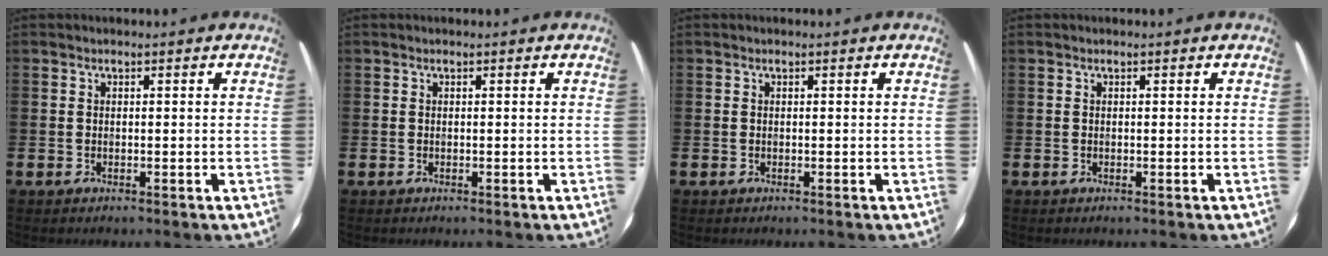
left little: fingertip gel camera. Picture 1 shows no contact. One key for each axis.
{"total": 0.0}
{"total": 0.0}
{"total": 0.0}